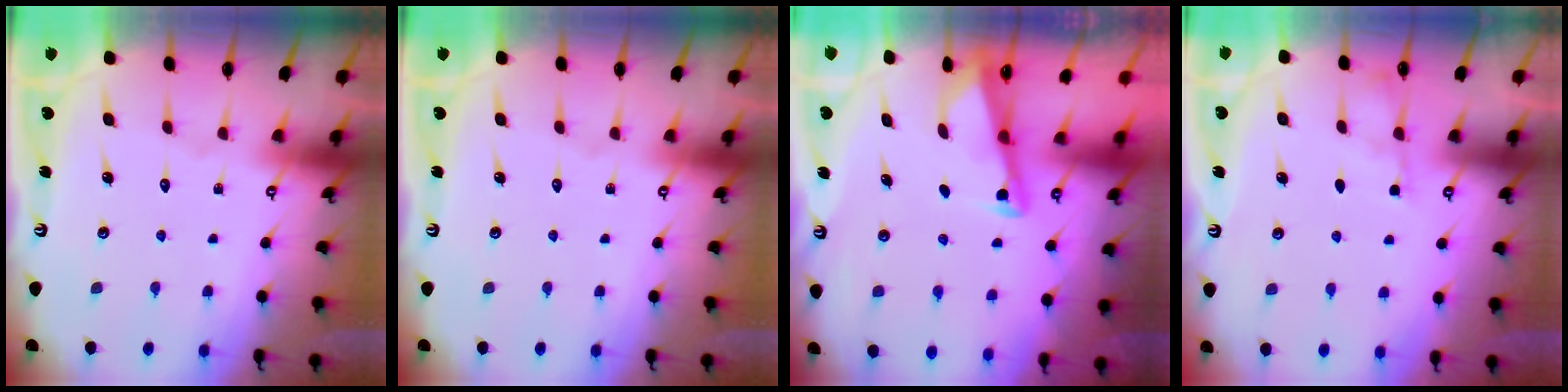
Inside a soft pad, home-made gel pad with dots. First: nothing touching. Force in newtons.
{"total": 0.0}
{"total": 3.0, "press": 3.0, "slide": 0.3}
{"total": 2.2, "press": 2.2, "slide": 0.3}